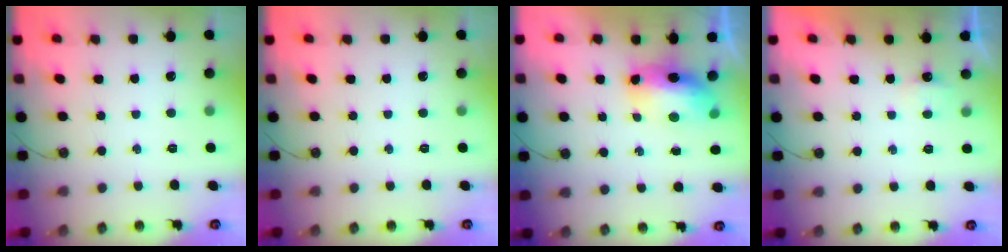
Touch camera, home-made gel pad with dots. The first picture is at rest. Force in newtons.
{"total": 0.0}
{"total": 9.7, "press": 9.5, "slide": 1.5}
{"total": 2.5, "press": 2.4, "slide": 0.5}